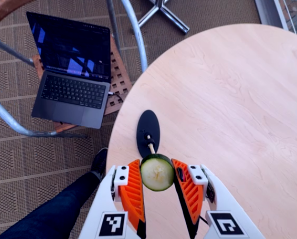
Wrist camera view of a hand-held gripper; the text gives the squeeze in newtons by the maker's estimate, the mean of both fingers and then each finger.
{"total": 8.3, "left": 7.6, "right": 9.0}